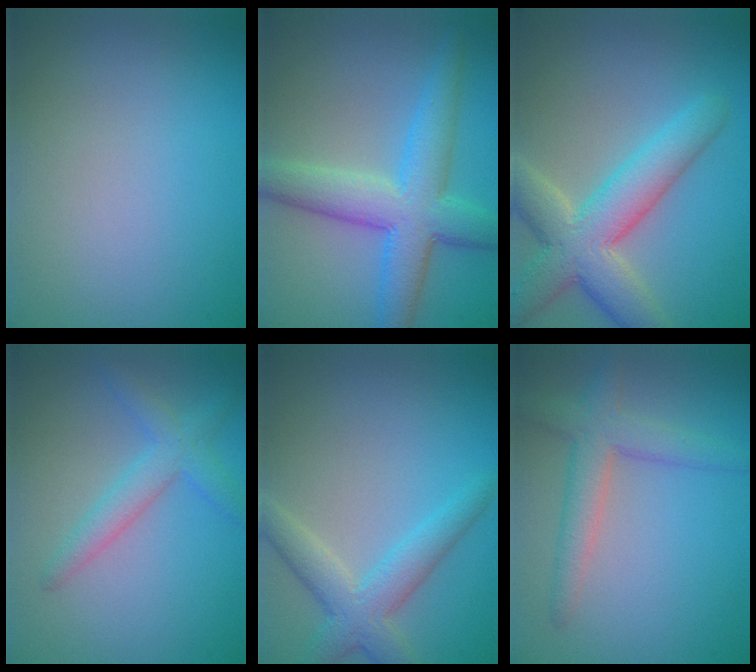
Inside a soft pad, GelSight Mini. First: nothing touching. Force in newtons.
{"total": 6.6, "press": 6.6, "slide": 0.1}
{"total": 6.8, "press": 6.8, "slide": 0.6}
{"total": 2.7, "press": 2.7, "slide": 0.1}
{"total": 4.0, "press": 4.0, "slide": 0.1}
{"total": 3.5, "press": 3.5, "slide": 0.2}